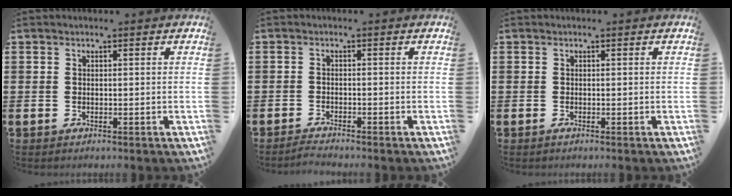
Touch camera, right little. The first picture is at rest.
{"total": 1.1, "force": [-1.1, -0.1, 0.4], "torque": [-0.009, 0.001, -0.021]}
{"total": 0.0}